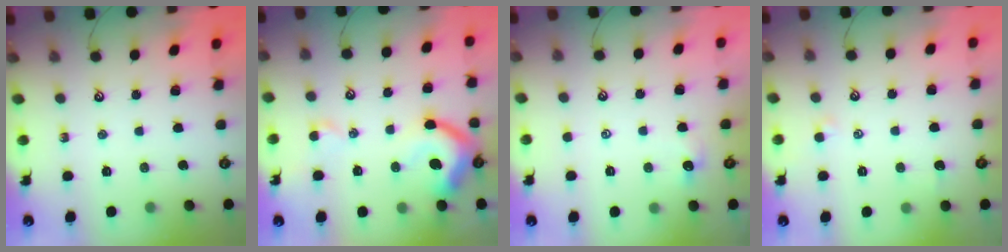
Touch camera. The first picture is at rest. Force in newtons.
{"total": 11.1, "press": 11.0, "slide": 1.7}
{"total": 1.1, "press": 1.0, "slide": 0.4}
{"total": 1.4, "press": 1.3, "slide": 0.4}